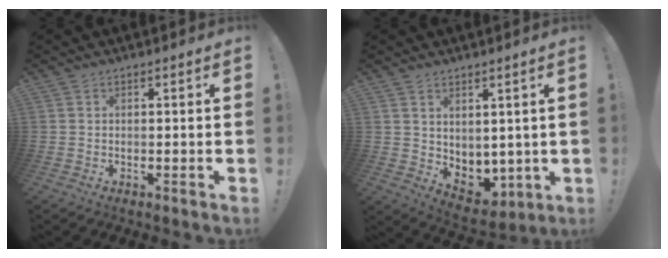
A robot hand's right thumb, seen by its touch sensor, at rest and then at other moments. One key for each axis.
{"total": 5.6, "fx": 2.9, "fy": 4.4, "fz": 2.0, "tx": -0.022, "ty": -0.032, "tz": 0.064}